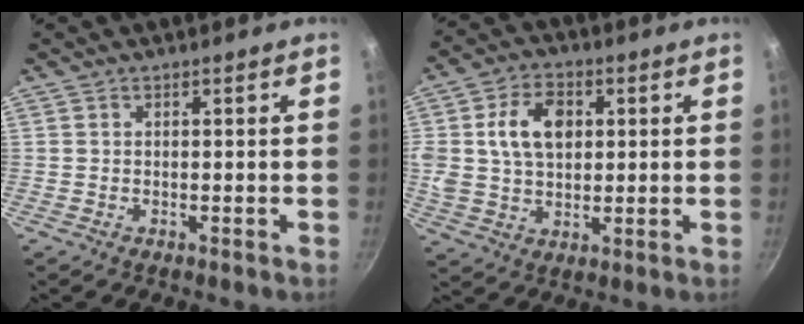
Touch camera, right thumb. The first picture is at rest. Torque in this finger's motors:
{"motor_torque": [-0.71, 1.46, 1.22, 0.45, 0.11]}